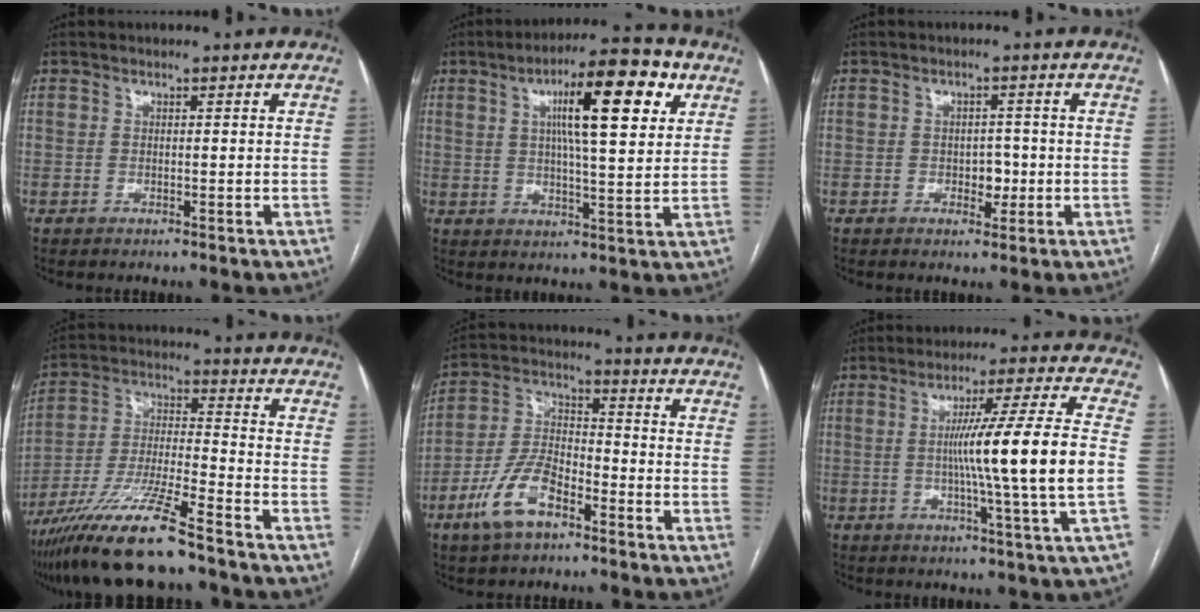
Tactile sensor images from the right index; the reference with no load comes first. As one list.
[{"total": 13.9, "force": [5.3, 2.3, 12.6], "torque": [-0.197, 0.020, 0.077]}, {"total": 2.9, "force": [-0.6, 1.9, 2.1], "torque": [-0.022, 0.004, -0.005]}, {"total": 14.8, "force": [-11.3, 0.7, 9.6], "torque": [-0.197, -0.025, -0.206]}, {"total": 10.5, "force": [-5.8, 4.5, 7.5], "torque": [-0.170, 0.007, -0.109]}, {"total": 14.7, "force": [-1.1, -2.2, 14.5], "torque": [-0.232, -0.005, -0.021]}]